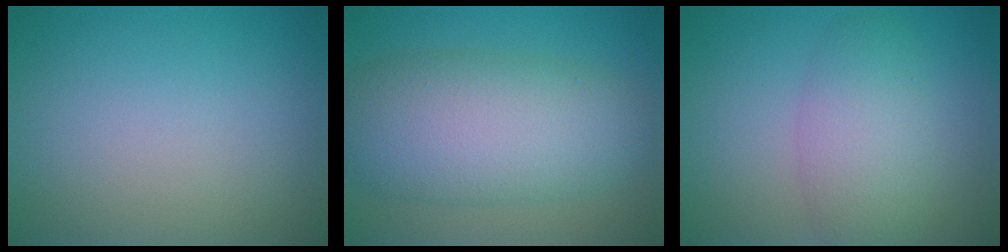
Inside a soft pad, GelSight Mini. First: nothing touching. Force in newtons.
{"total": 9.6, "press": 9.6, "slide": 0.1}
{"total": 4.4, "press": 4.4, "slide": 0.2}